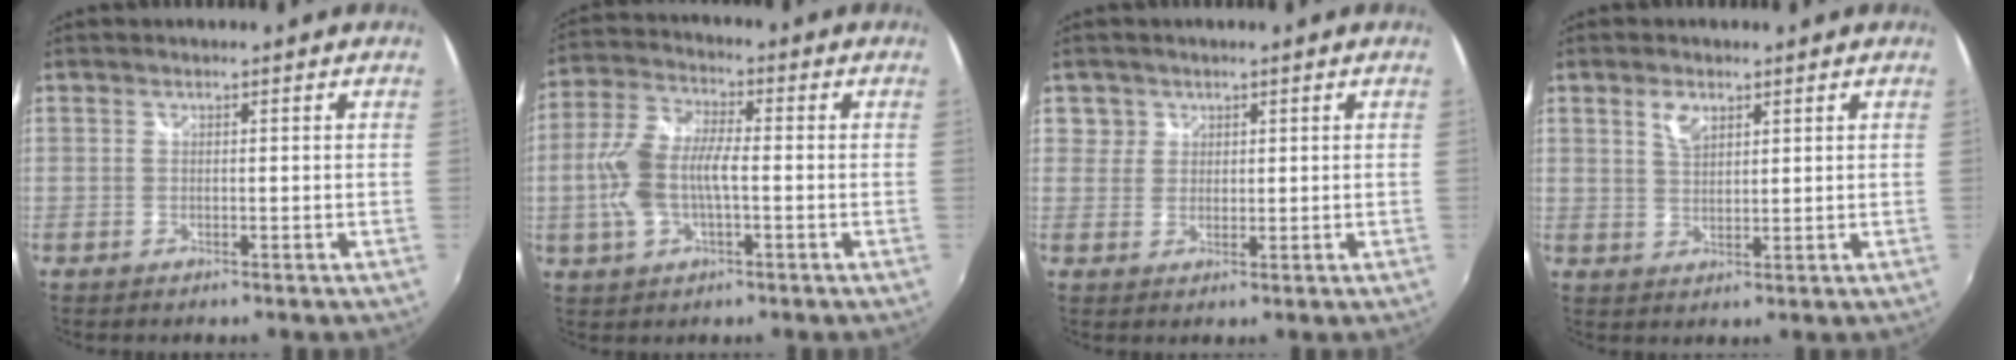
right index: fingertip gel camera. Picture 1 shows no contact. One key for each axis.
{"total": 10.3, "fx": -1.6, "fy": 5.1, "fz": 8.8, "tx": -0.189, "ty": 0.010, "tz": -0.030}
{"total": 3.2, "fx": 1.3, "fy": 2.9, "fz": 0.2, "tx": 0.011, "ty": 0.012, "tz": 0.020}
{"total": 3.7, "fx": 2.0, "fy": 2.0, "fz": 2.4, "tx": -0.039, "ty": 0.004, "tz": 0.037}